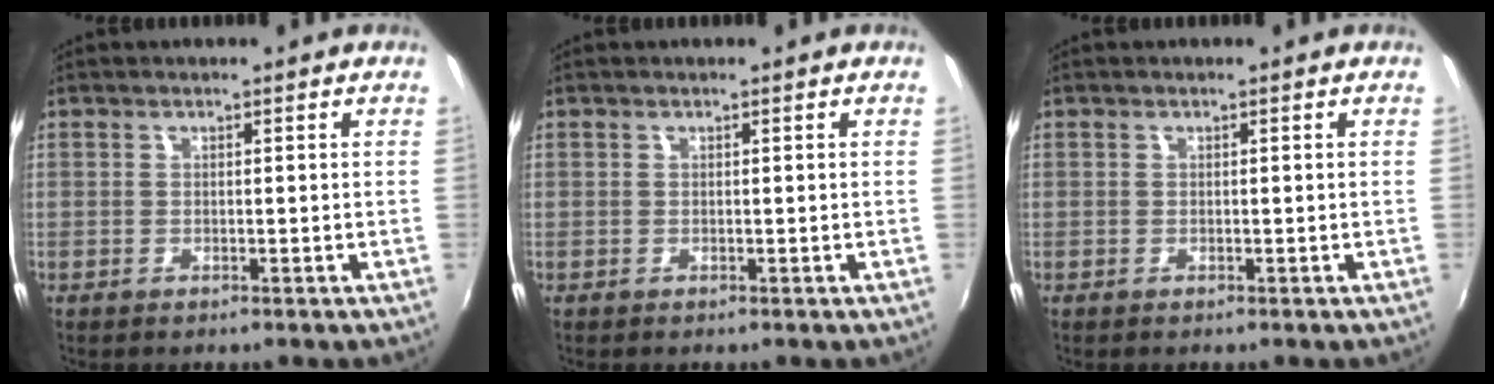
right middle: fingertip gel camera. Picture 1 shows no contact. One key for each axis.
{"total": 0.0}
{"total": 0.0}